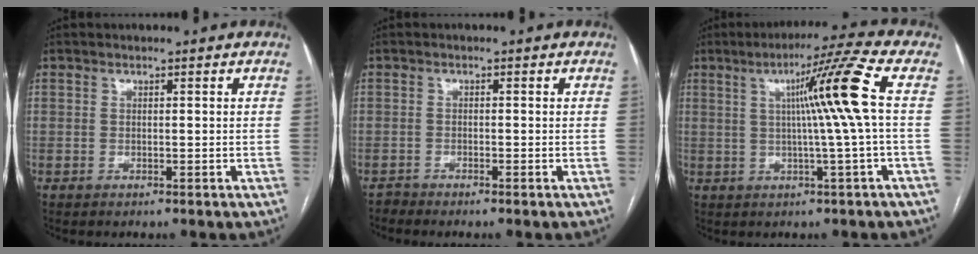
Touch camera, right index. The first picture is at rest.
{"total": 1.1, "force": [-1.1, -0.3, 0.0], "torque": [0.003, -0.004, -0.021]}
{"total": 10.2, "force": [1.4, -2.5, 9.7], "torque": [-0.152, 0.012, 0.028]}